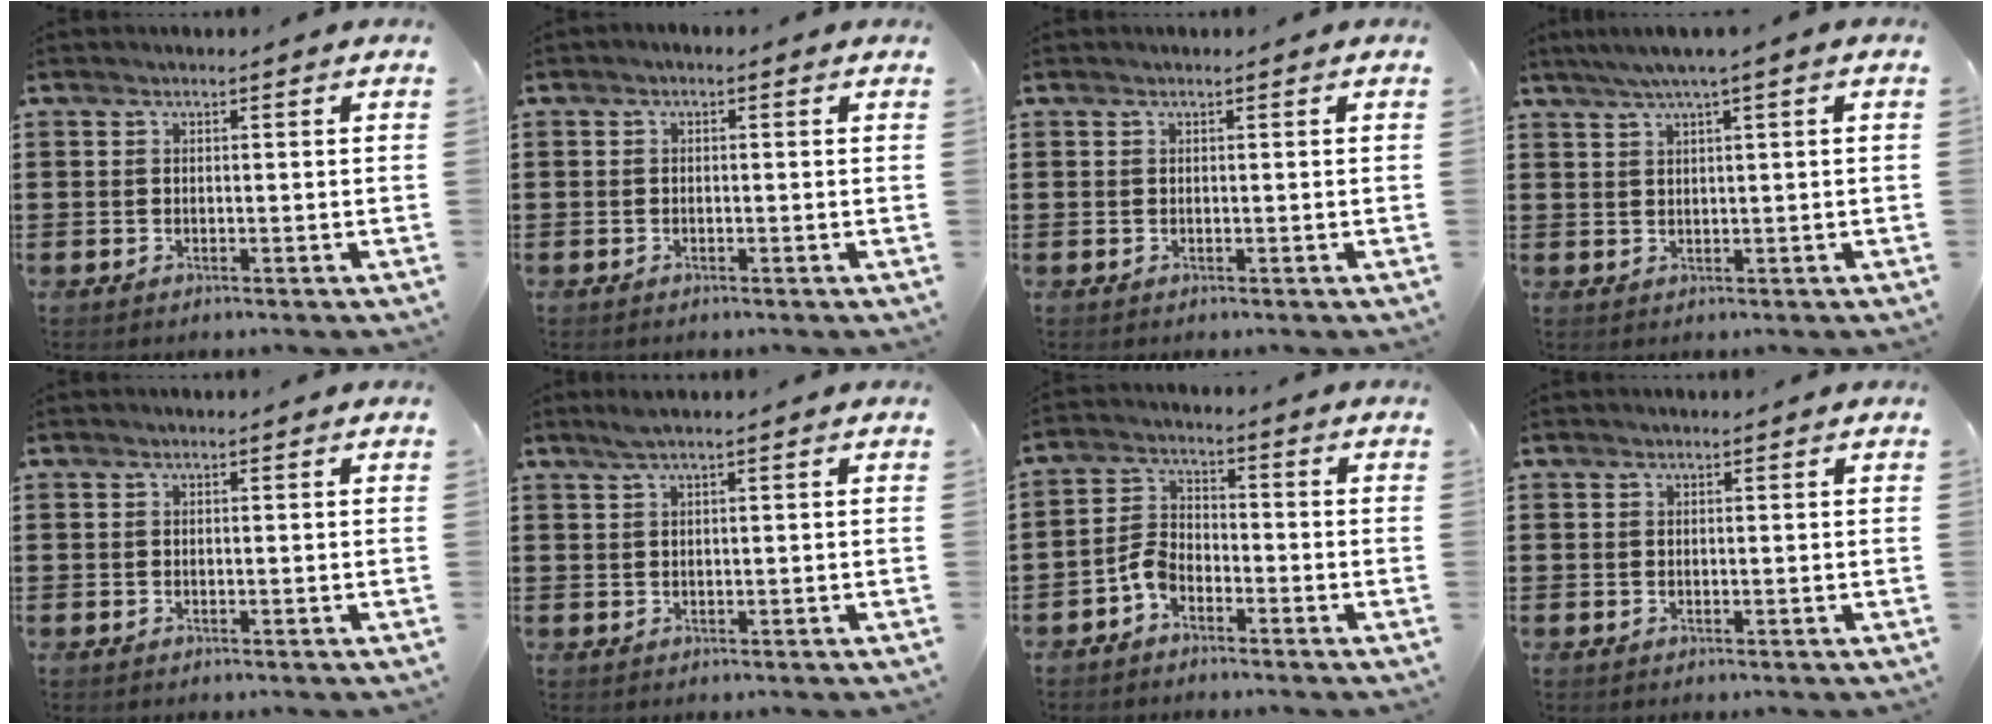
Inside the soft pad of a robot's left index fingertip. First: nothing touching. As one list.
[{"total": 0.8, "force": [-0.6, 0.4, 0.1], "torque": [-0.005, -0.001, -0.013]}, {"total": 0.0}, {"total": 2.4, "force": [1.2, -0.2, 2.1], "torque": [-0.039, 0.000, 0.020]}, {"total": 0.0}, {"total": 1.6, "force": [0.9, 0.0, 1.3], "torque": [-0.026, -0.001, 0.017]}, {"total": 4.3, "force": [-3.0, 2.2, 2.1], "torque": [-0.061, 0.006, -0.064]}, {"total": 0.0}]